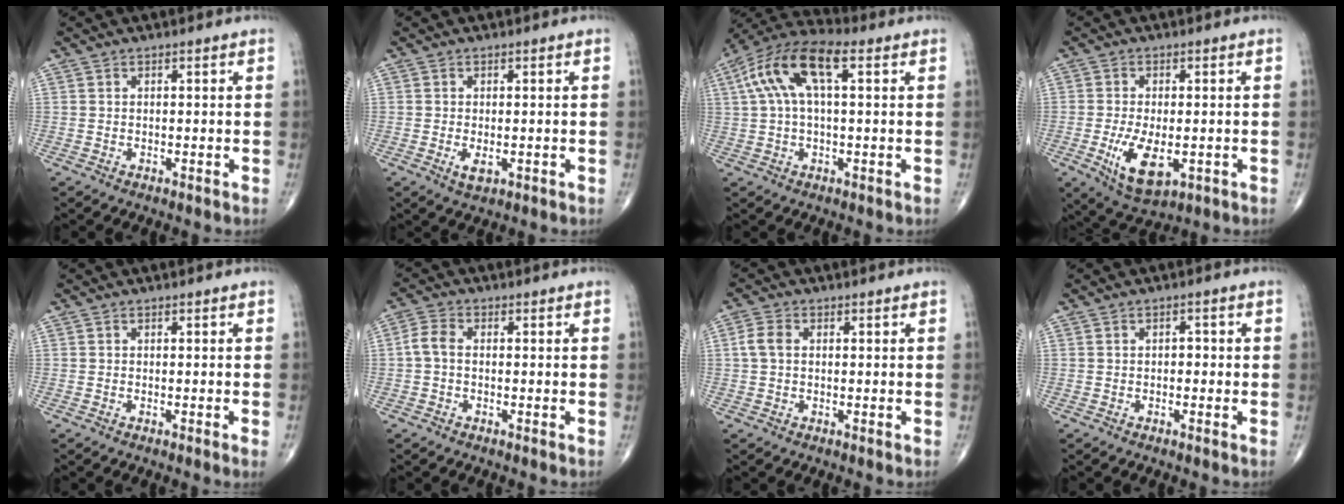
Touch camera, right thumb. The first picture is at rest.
{"total": 2.5, "force": [-0.6, 1.2, 2.1], "torque": [-0.038, -0.005, -0.009]}
{"total": 13.2, "force": [3.6, 5.2, 11.6], "torque": [-0.246, 0.044, 0.059]}
{"total": 9.1, "force": [-2.4, 4.4, 7.6], "torque": [-0.134, -0.014, -0.030]}
{"total": 1.1, "force": [-0.4, -0.2, 1.0], "torque": [-0.019, -0.004, -0.006]}
{"total": 3.4, "force": [-0.3, 2.2, 2.6], "torque": [-0.055, 0.010, -0.014]}
{"total": 3.2, "force": [0.3, 2.2, 2.3], "torque": [-0.054, 0.008, 0.003]}
{"total": 1.6, "force": [-0.2, 1.1, 1.2], "torque": [-0.006, 0.004, -0.009]}